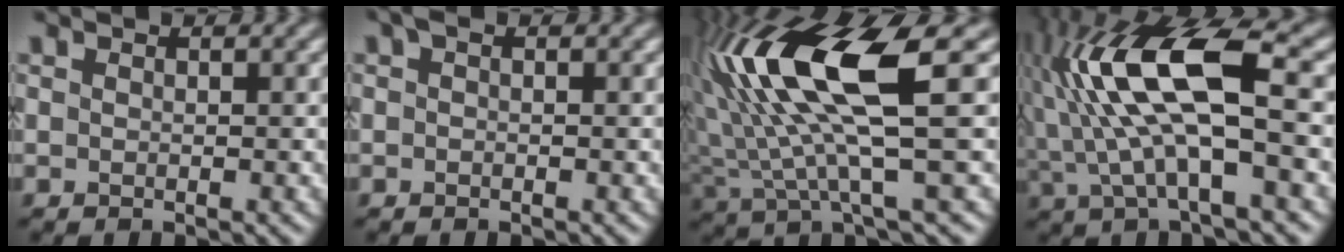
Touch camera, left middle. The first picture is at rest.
{"total": 0.6, "force": [0.1, 0.4, 0.5], "torque": [-0.013, 0.003, 0.000]}
{"total": 11.4, "force": [3.2, 3.0, 10.5], "torque": [-0.221, 0.003, 0.063]}
{"total": 11.5, "force": [1.3, 4.1, 10.6], "torque": [-0.210, 0.023, 0.016]}